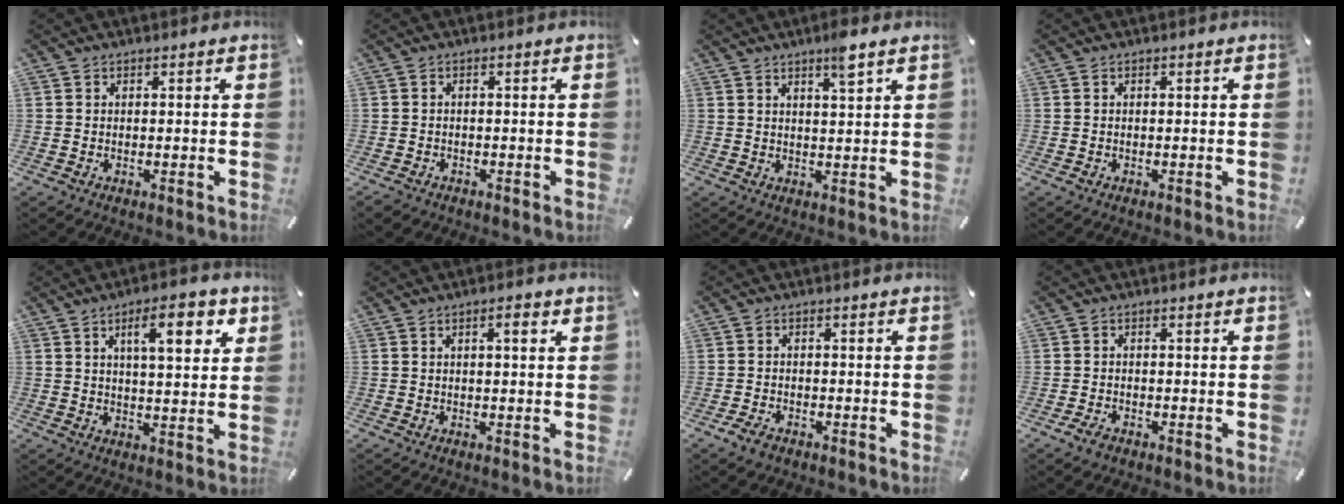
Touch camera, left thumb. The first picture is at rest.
{"total": 1.5, "force": [-1.2, 0.8, 0.3], "torque": [-0.013, 0.003, -0.029]}
{"total": 4.5, "force": [3.1, 0.3, 3.2], "torque": [-0.055, -0.012, 0.049]}
{"total": 0.0}
{"total": 11.0, "force": [4.9, 3.7, 9.2], "torque": [-0.138, -0.009, 0.073]}
{"total": 2.9, "force": [1.1, 0.7, 2.5], "torque": [-0.036, 0.001, 0.012]}
{"total": 2.6, "force": [-1.9, 1.5, 1.0], "torque": [-0.025, 0.007, -0.038]}
{"total": 2.2, "force": [-1.6, 1.3, 0.9], "torque": [-0.023, 0.004, -0.033]}